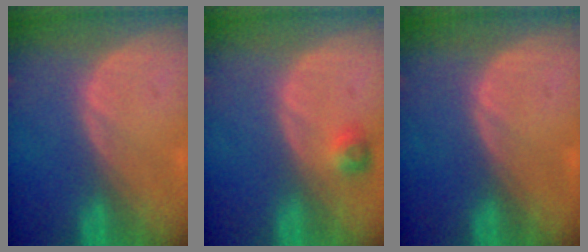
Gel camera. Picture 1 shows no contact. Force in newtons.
{"total": 2.4, "press": 2.2, "slide": 0.9}
{"total": 0.0}